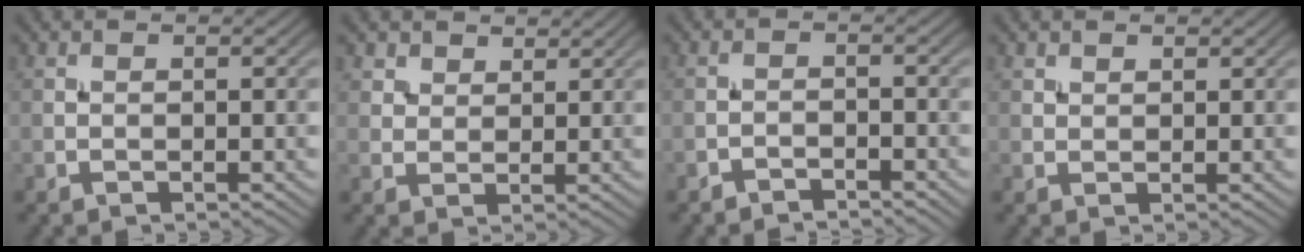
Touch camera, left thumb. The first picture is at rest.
{"total": 3.5, "force": [2.5, 2.2, 1.1], "torque": [-0.035, -0.006, 0.058]}
{"total": 1.8, "force": [-1.7, 0.3, 0.5], "torque": [-0.006, 0.004, -0.035]}
{"total": 1.3, "force": [1.0, 0.7, 0.3], "torque": [-0.007, 0.001, 0.023]}